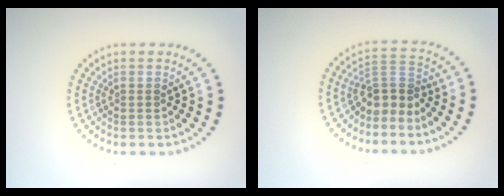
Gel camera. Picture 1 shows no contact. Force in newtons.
{"total": 3.0, "press": 2.1, "slide": 2.1}